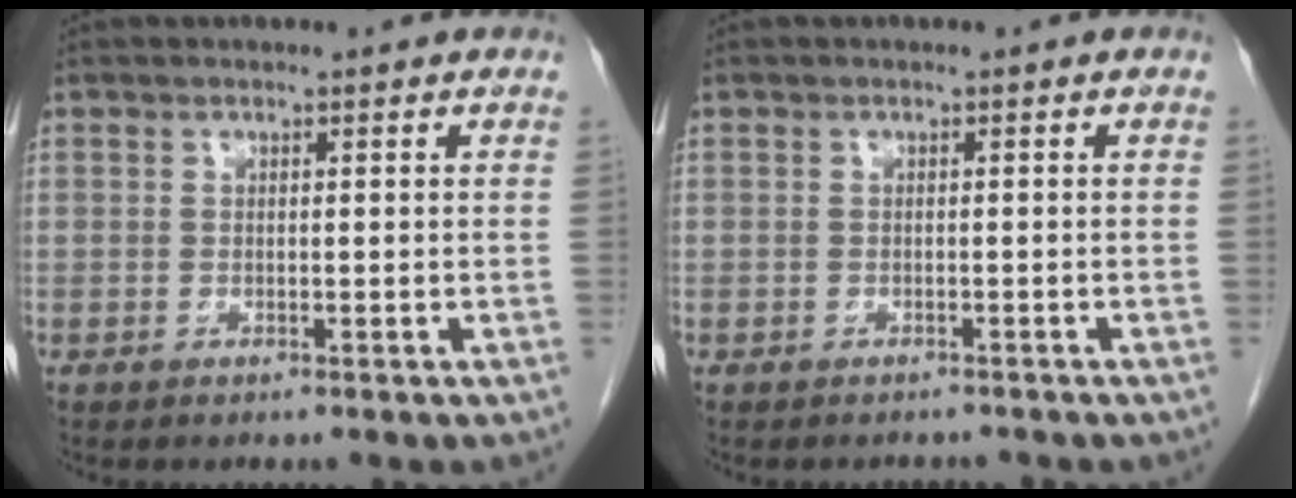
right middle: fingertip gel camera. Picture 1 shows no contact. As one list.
[{"total": 1.5, "force": [-1.4, 0.4, 0.0], "torque": [-0.005, -0.005, -0.019]}]